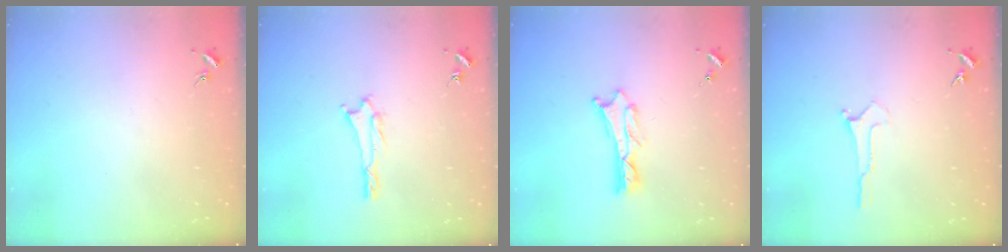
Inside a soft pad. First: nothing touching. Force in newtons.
{"total": 1.0, "press": 0.9, "slide": 0.2}
{"total": 1.1, "press": 1.0, "slide": 0.2}
{"total": 0.0}